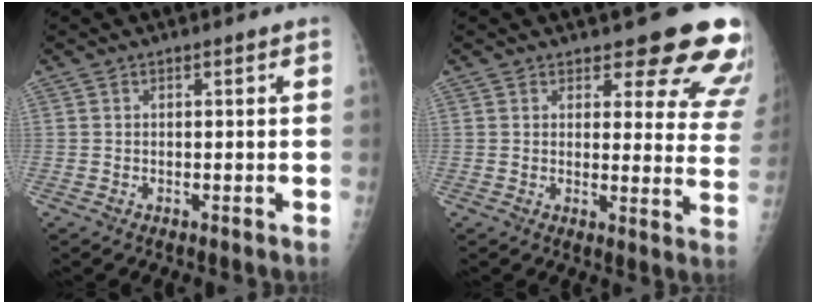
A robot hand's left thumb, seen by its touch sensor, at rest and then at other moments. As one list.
[{"total": 14.7, "force": [12.0, 5.1, 6.8], "torque": [-0.030, -0.081, 0.117]}]